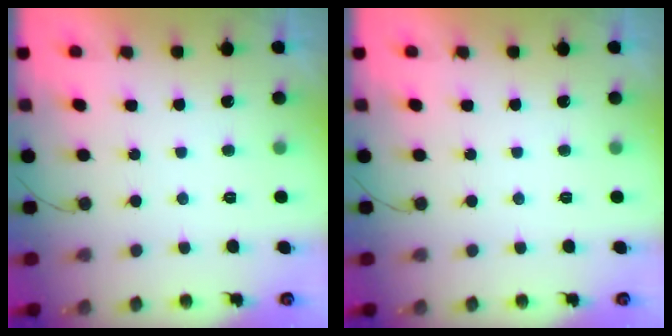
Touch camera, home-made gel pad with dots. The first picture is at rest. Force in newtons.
{"total": 0.0}